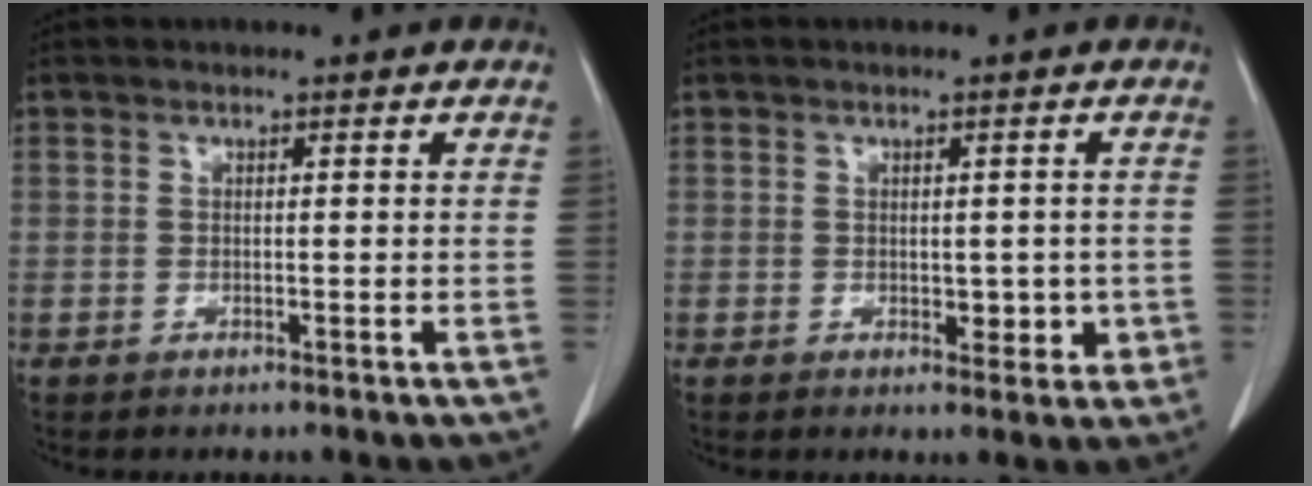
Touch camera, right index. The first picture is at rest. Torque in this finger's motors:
{"motor_torque": [0.18, 0.08, 0.09, 0.04]}